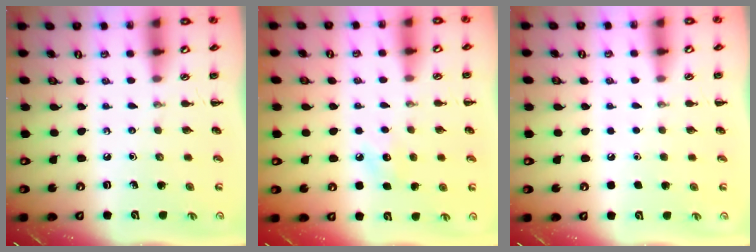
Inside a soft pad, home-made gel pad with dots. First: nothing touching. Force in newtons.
{"total": 6.3, "press": 6.1, "slide": 1.7}
{"total": 1.7, "press": 1.7, "slide": 0.1}